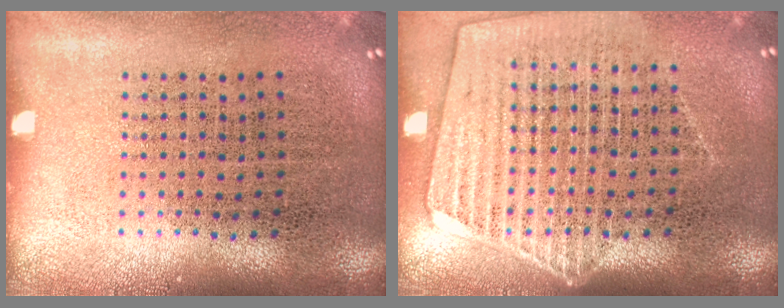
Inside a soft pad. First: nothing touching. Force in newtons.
{"total": 1.7, "press": 1.6, "slide": 0.7}